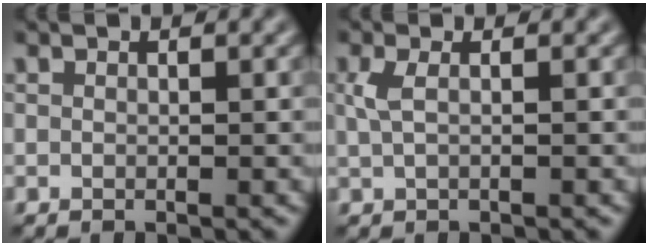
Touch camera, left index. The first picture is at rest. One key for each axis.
{"total": 1.5, "fx": 0.3, "fy": 0.5, "fz": 1.4, "tx": -0.032, "ty": 0.001, "tz": 0.006}